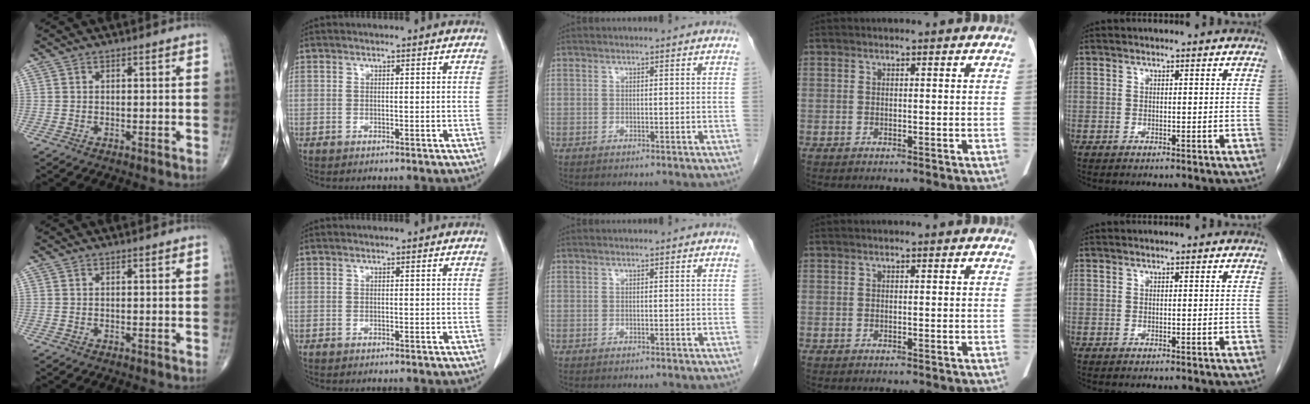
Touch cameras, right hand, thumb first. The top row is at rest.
{}